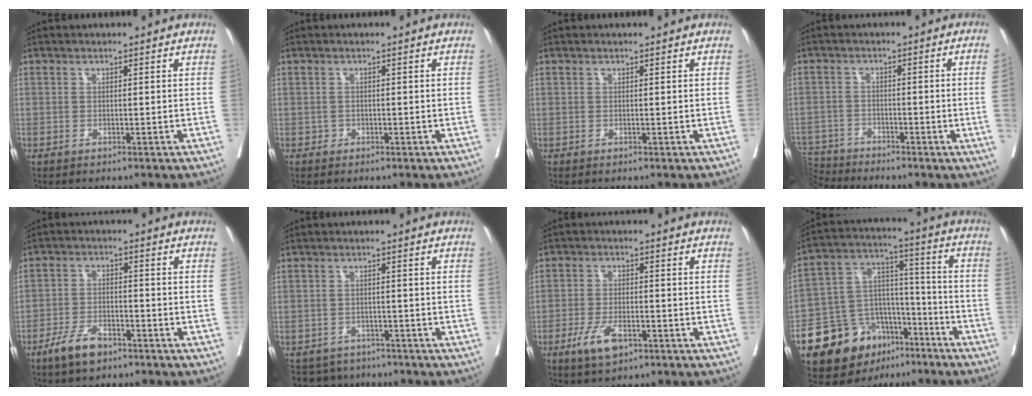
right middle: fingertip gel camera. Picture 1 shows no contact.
{"total": 0.6, "force": [-0.3, 0.6, 0.0], "torque": [-0.001, 0.001, -0.007]}
{"total": 0.0}
{"total": 5.9, "force": [-4.8, -1.1, 3.3], "torque": [-0.067, 0.014, -0.084]}
{"total": 5.9, "force": [-4.1, 2.5, 3.5], "torque": [-0.074, 0.000, -0.072]}
{"total": 7.1, "force": [-6.1, 3.7, 0.3], "torque": [-0.005, 0.000, -0.087]}
{"total": 6.0, "force": [-3.2, 2.4, 4.5], "torque": [-0.090, -0.006, -0.052]}
{"total": 18.3, "force": [-11.6, 11.0, 8.9], "torque": [-0.150, 0.049, -0.189]}